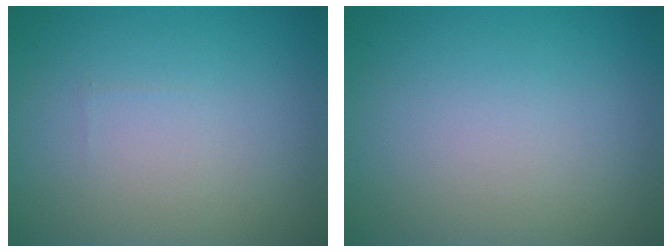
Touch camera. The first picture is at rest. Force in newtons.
{"total": 0.0}